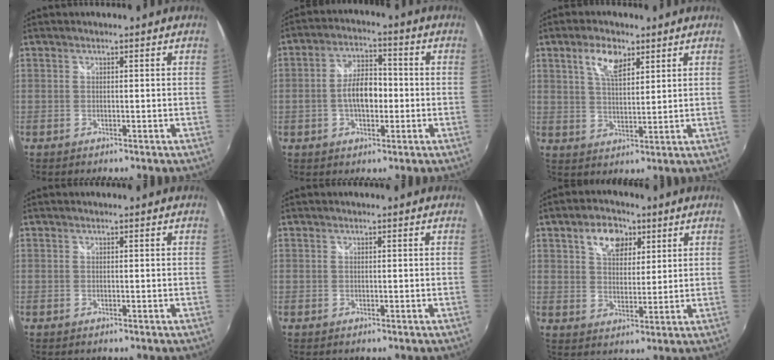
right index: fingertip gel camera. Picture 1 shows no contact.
{"total": 7.7, "force": [-1.3, 4.0, 6.5], "torque": [-0.119, 0.012, -0.019]}
{"total": 6.4, "force": [3.5, 2.8, 4.5], "torque": [-0.082, 0.009, 0.065]}
{"total": 0.0}
{"total": 0.0}
{"total": 8.1, "force": [4.1, 5.2, 4.7], "torque": [-0.073, 0.019, 0.068]}